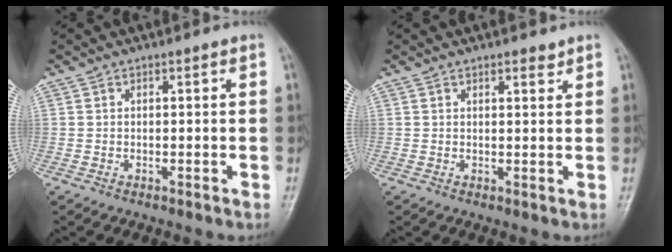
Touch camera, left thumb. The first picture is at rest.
{"total": 2.0, "force": [1.6, 0.6, 1.0], "torque": [-0.008, -0.009, 0.022]}